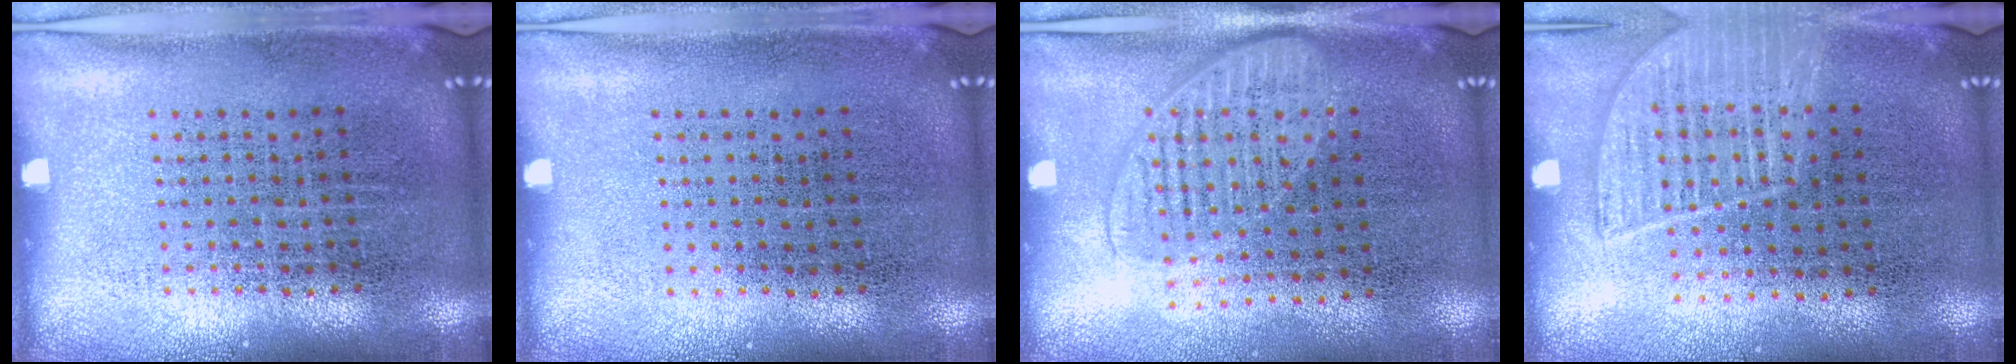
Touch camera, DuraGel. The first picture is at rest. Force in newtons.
{"total": 0.0}
{"total": 1.4, "press": 1.3, "slide": 0.6}
{"total": 1.4, "press": 1.3, "slide": 0.6}